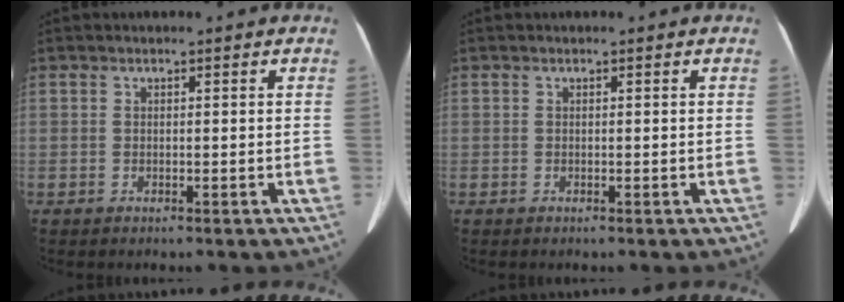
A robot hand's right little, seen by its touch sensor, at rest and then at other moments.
{"total": 0.0}